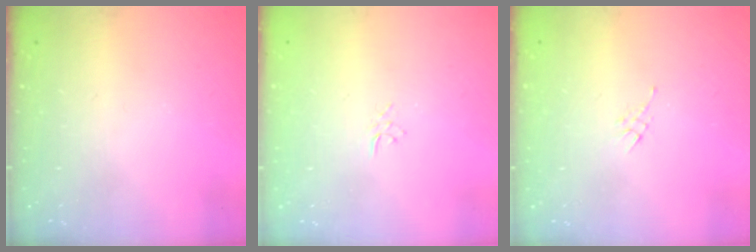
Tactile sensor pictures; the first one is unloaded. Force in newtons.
{"total": 2.9, "press": 2.9, "slide": 0.3}
{"total": 3.5, "press": 3.4, "slide": 0.8}